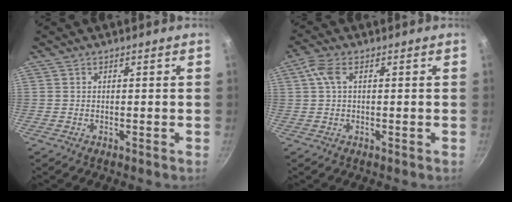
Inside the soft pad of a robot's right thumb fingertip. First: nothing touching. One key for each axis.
{"total": 3.6, "fx": 0.8, "fy": 1.7, "fz": 3.0, "tx": -0.071, "ty": 0.013, "tz": 0.015}